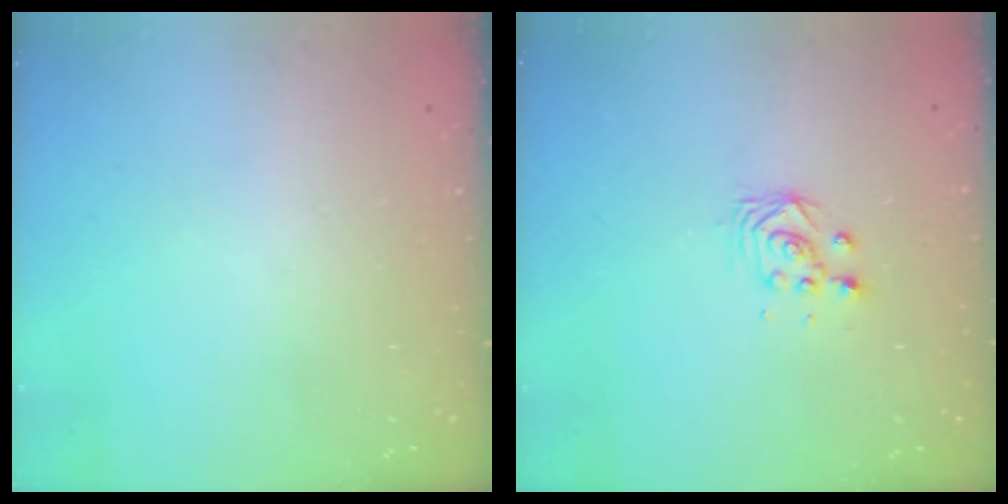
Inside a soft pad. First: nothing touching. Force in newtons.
{"total": 3.0, "press": 2.9, "slide": 0.3}